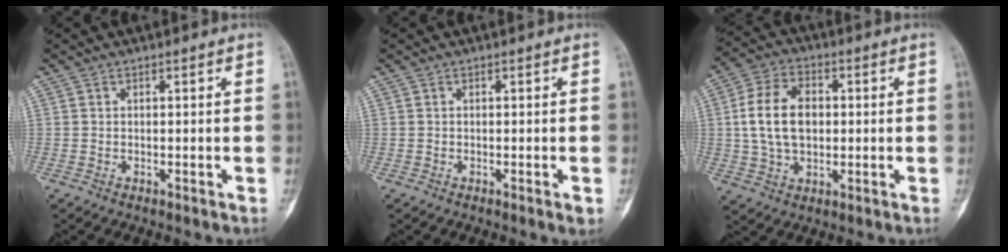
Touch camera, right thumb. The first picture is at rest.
{"total": 2.8, "force": [-0.6, 0.8, 2.6], "torque": [-0.033, -0.008, -0.007]}
{"total": 12.0, "force": [0.7, 7.9, 8.9], "torque": [-0.156, 0.013, 0.014]}